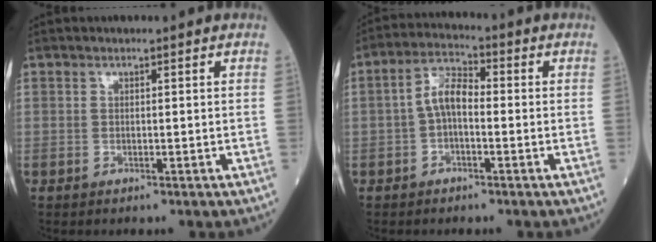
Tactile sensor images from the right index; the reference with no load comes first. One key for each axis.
{"total": 5.3, "fx": -0.6, "fy": 2.3, "fz": 4.7, "tx": -0.093, "ty": 0.015, "tz": -0.016}